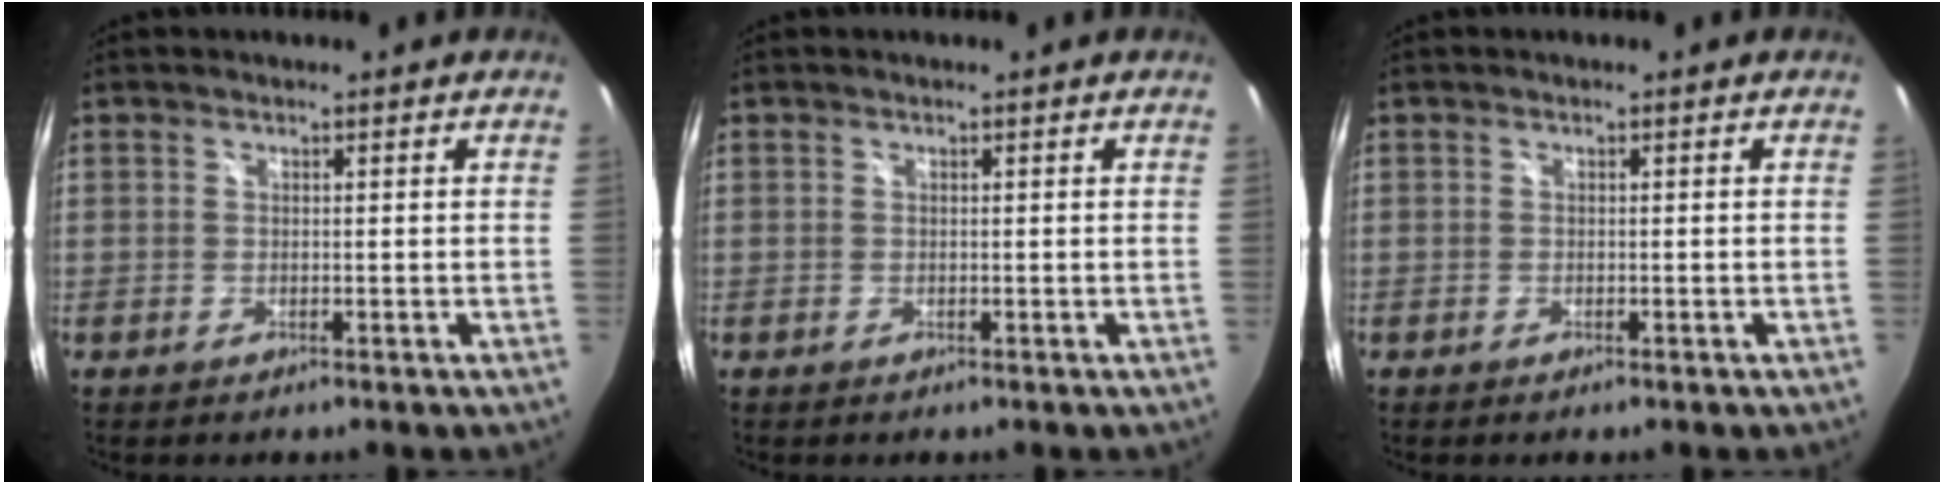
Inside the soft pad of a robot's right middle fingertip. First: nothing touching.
{"total": 0.0}
{"total": 0.5, "force": [-0.4, 0.1, 0.3], "torque": [-0.003, -0.002, -0.008]}